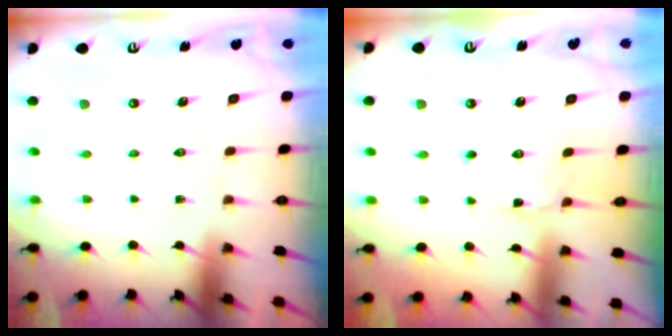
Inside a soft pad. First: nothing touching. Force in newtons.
{"total": 2.3, "press": 2.3, "slide": 0.3}